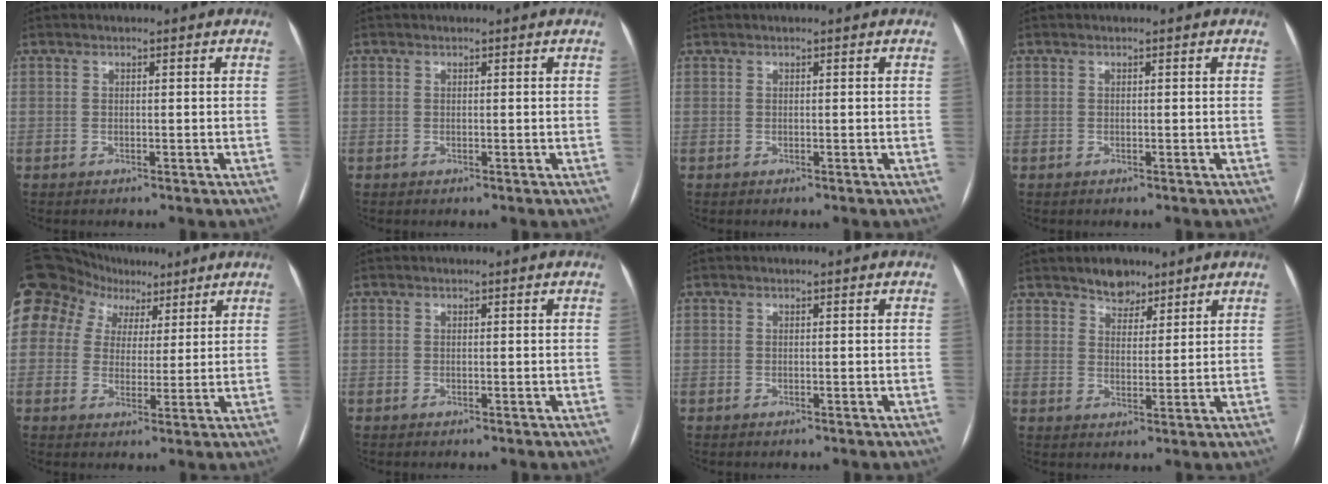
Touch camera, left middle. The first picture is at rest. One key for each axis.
{"total": 0.0}
{"total": 0.0}
{"total": 0.0}
{"total": 19.1, "fx": 10.3, "fy": 14.5, "fz": 6.8, "tx": -0.216, "ty": 0.081, "tz": 0.192}
{"total": 0.0}
{"total": 0.0}
{"total": 4.3, "fx": 3.5, "fy": 2.3, "fz": 1.2, "tx": -0.017, "ty": 0.002, "tz": 0.058}